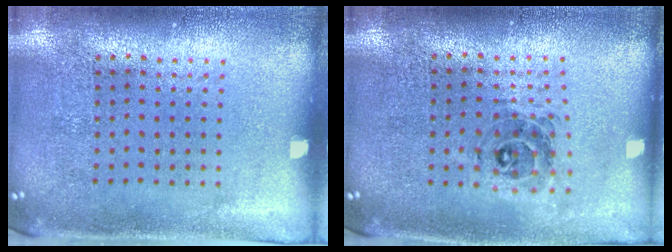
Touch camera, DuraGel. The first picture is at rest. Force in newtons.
{"total": 0.6, "press": 0.6, "slide": 0.2}